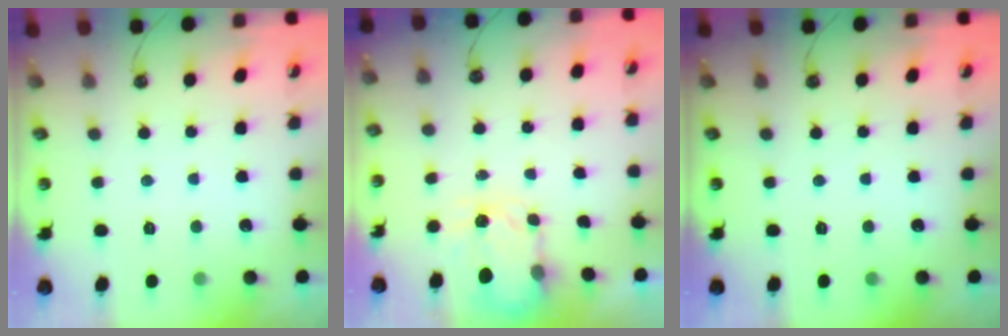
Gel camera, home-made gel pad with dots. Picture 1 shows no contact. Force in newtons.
{"total": 3.8, "press": 3.7, "slide": 0.5}
{"total": 0.0}